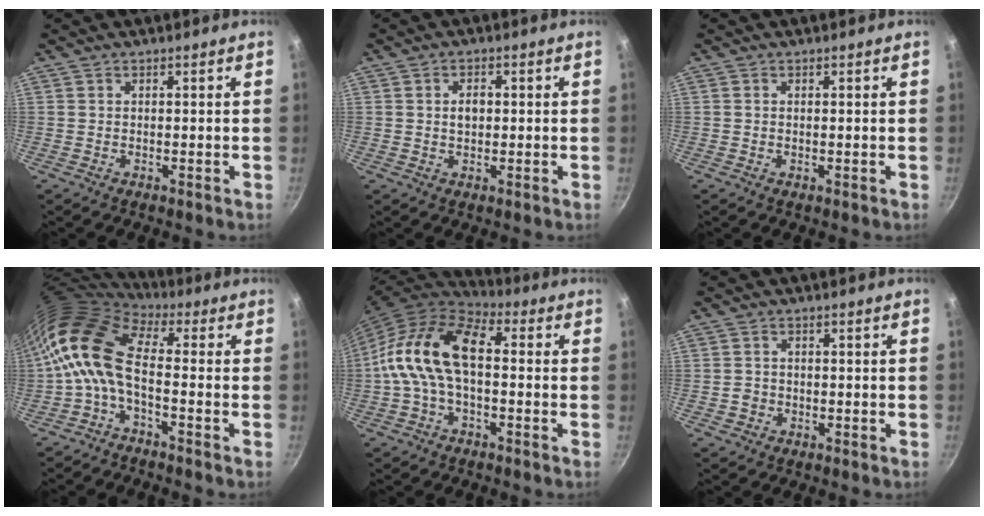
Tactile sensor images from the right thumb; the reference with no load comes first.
{"total": 2.8, "force": [0.2, 1.9, 2.0], "torque": [-0.021, 0.004, 0.004]}
{"total": 0.0}
{"total": 11.0, "force": [-1.0, 5.3, 9.6], "torque": [-0.185, 0.025, -0.039]}
{"total": 14.8, "force": [-0.1, 8.4, 12.2], "torque": [-0.223, 0.038, -0.019]}
{"total": 2.1, "force": [-0.5, 1.9, 0.7], "torque": [-0.006, 0.007, -0.007]}